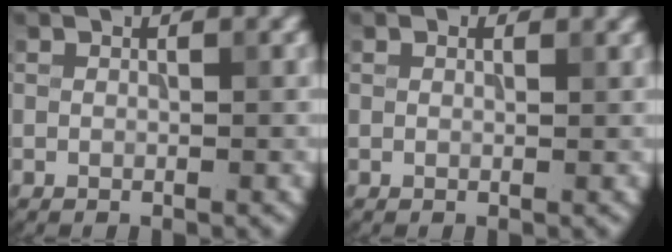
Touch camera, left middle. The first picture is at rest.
{"total": 0.6, "force": [0.4, 0.3, 0.2], "torque": [-0.003, -0.001, 0.004]}